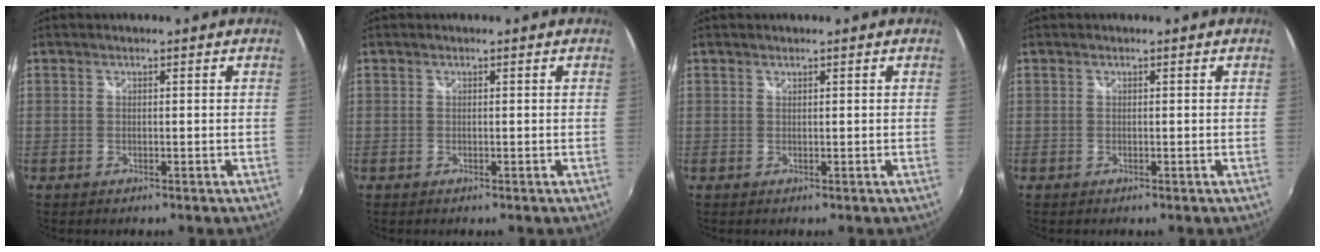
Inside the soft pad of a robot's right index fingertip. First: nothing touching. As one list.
[{"total": 0.0}, {"total": 0.0}, {"total": 0.0}]